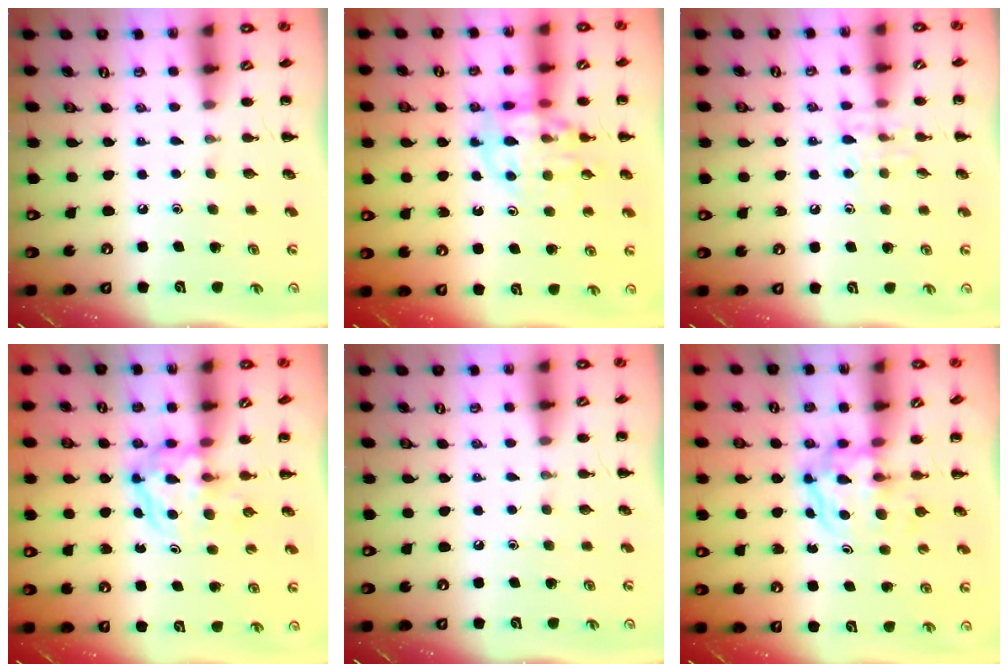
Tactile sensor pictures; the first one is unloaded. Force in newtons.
{"total": 13.1, "press": 12.9, "slide": 2.6}
{"total": 7.2, "press": 7.1, "slide": 1.1}
{"total": 3.9, "press": 3.9, "slide": 0.5}
{"total": 0.0}
{"total": 3.8, "press": 3.8, "slide": 0.5}